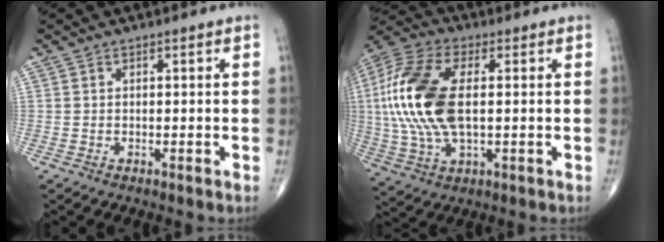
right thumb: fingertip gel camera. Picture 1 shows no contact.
{"total": 19.7, "force": [1.6, 9.8, 17.0], "torque": [-0.385, 0.006, 0.026]}